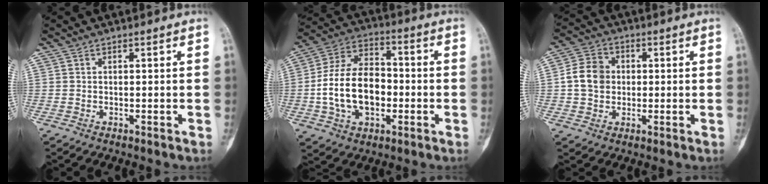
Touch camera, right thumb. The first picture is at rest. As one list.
[{"total": 17.0, "force": [-2.3, 11.2, 12.6], "torque": [-0.216, 0.033, -0.037]}, {"total": 7.2, "force": [0.1, 6.1, 3.9], "torque": [-0.057, 0.014, -0.004]}]